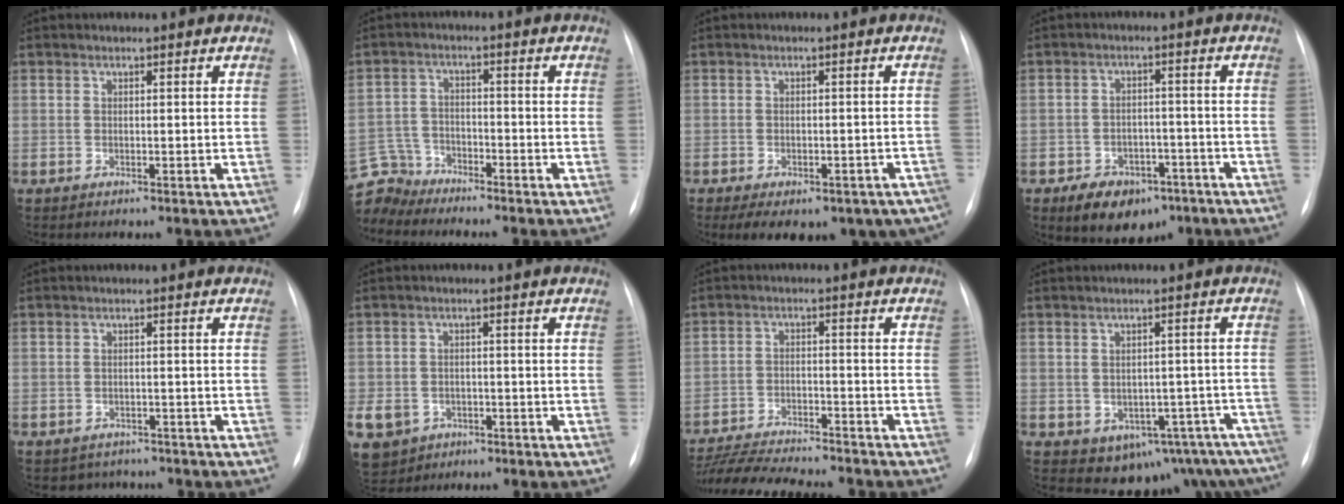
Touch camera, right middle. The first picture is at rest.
{"total": 6.8, "force": [-6.5, 2.1, -0.7], "torque": [0.007, 0.012, -0.131]}
{"total": 16.1, "force": [-11.4, 8.0, 8.1], "torque": [-0.111, 0.001, -0.131]}
{"total": 9.1, "force": [-5.8, 5.6, 4.3], "torque": [-0.067, 0.011, -0.080]}
{"total": 3.9, "force": [-3.2, 2.1, -0.1], "torque": [0.003, 0.012, -0.042]}
{"total": 11.7, "force": [-5.1, 9.7, 4.0], "torque": [-0.121, 0.007, -0.070]}
{"total": 16.3, "force": [-14.9, 2.1, 6.4], "torque": [-0.122, -0.016, -0.224]}
{"total": 13.5, "force": [-9.2, 8.1, 5.6], "torque": [-0.056, 0.025, -0.101]}